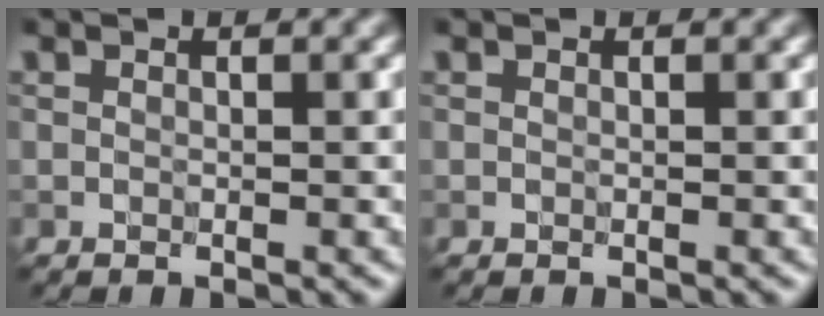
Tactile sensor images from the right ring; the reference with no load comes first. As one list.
[{"total": 0.0}]